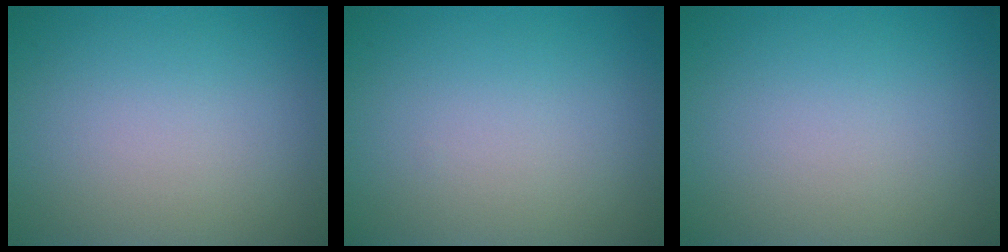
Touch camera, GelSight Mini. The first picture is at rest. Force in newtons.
{"total": 0.0}
{"total": 0.0}